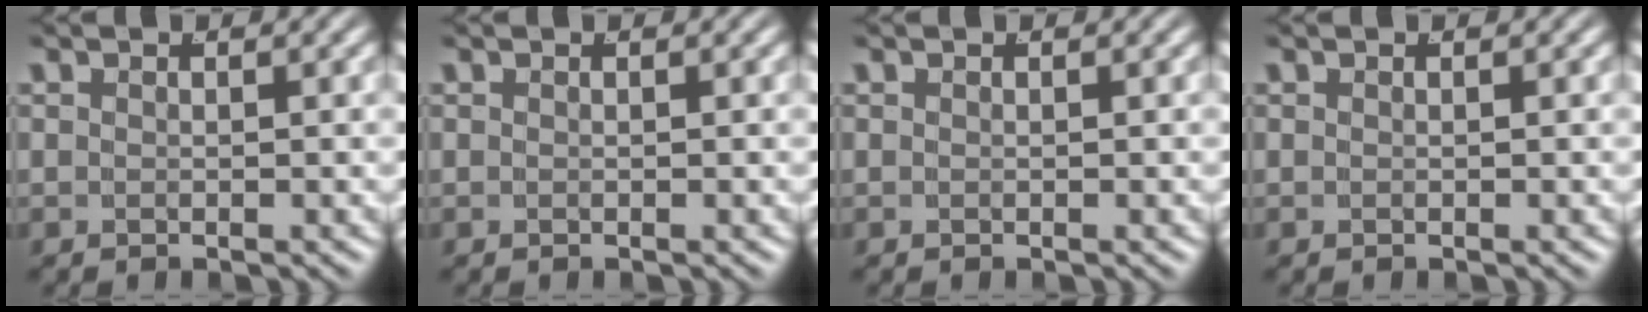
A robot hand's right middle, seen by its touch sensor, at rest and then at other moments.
{"total": 0.0}
{"total": 0.0}
{"total": 0.0}